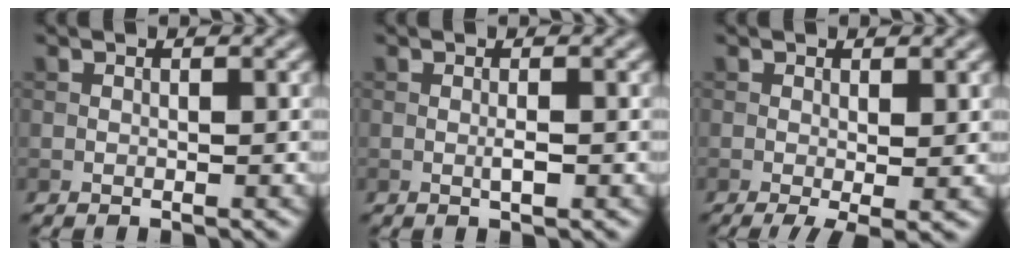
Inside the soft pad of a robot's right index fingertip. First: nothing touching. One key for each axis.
{"total": 1.1, "fx": -0.2, "fy": 0.1, "fz": 1.1, "tx": -0.020, "ty": -0.001, "tz": -0.004}
{"total": 2.7, "fx": -0.6, "fy": 0.5, "fz": 2.5, "tx": -0.043, "ty": -0.014, "tz": -0.009}